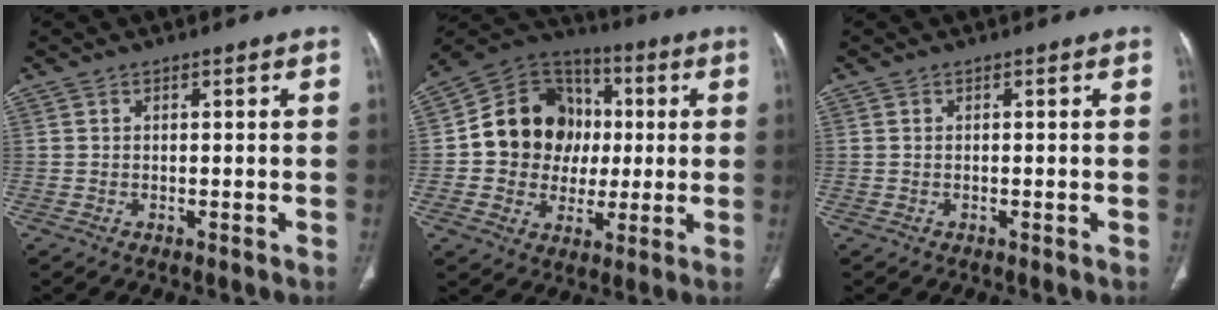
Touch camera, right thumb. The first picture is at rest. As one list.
[{"total": 17.4, "force": [1.0, 15.0, 8.6], "torque": [-0.099, 0.024, 0.019]}, {"total": 0.0}]